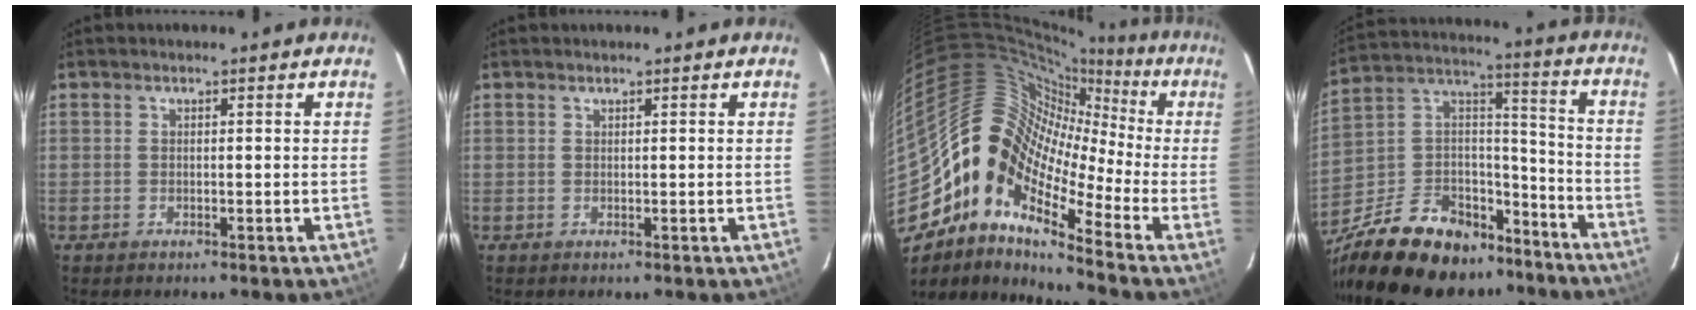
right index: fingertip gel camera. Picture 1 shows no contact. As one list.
[{"total": 0.0}, {"total": 15.5, "force": [-6.1, 9.1, 11.0], "torque": [-0.170, 0.006, -0.141]}, {"total": 28.3, "force": [-20.4, 14.3, 13.3], "torque": [-0.292, 0.050, -0.307]}]